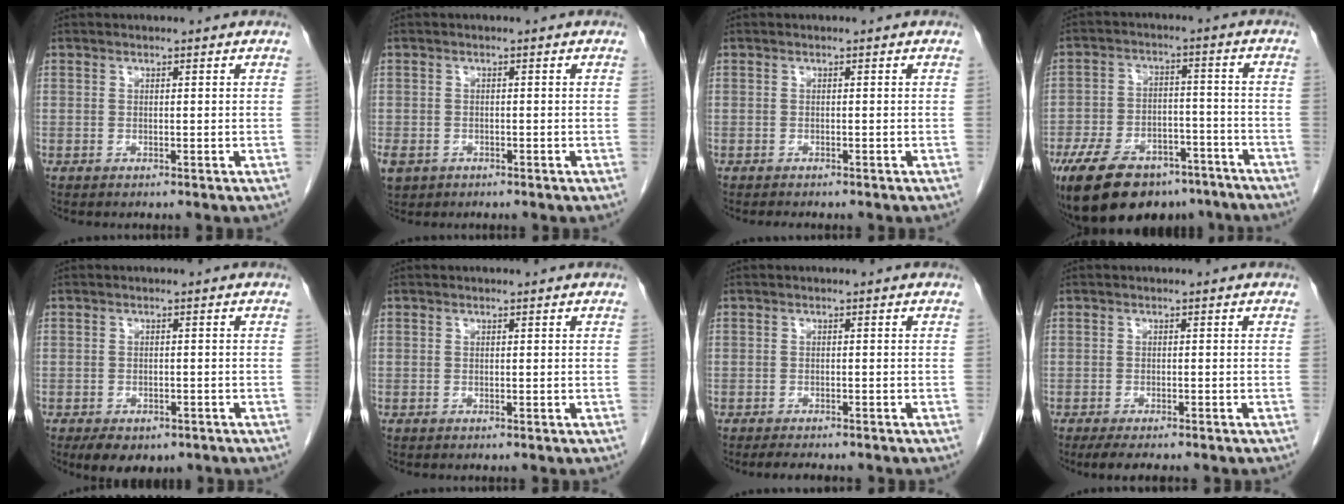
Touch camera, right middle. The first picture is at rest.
{"total": 6.0, "force": [-3.1, 4.6, 2.3], "torque": [-0.066, -0.006, -0.045]}
{"total": 1.5, "force": [-1.3, 0.4, 0.6], "torque": [-0.014, -0.004, -0.014]}
{"total": 19.2, "force": [-13.6, 9.4, 9.7], "torque": [-0.205, 0.005, -0.209]}
{"total": 6.8, "force": [-4.7, 3.6, 3.4], "torque": [-0.042, -0.002, -0.061]}
{"total": 0.0}
{"total": 4.3, "force": [-3.7, 0.8, 2.1], "torque": [-0.029, -0.007, -0.047]}
{"total": 4.9, "force": [-3.9, 1.0, 2.7], "torque": [-0.038, -0.010, -0.054]}